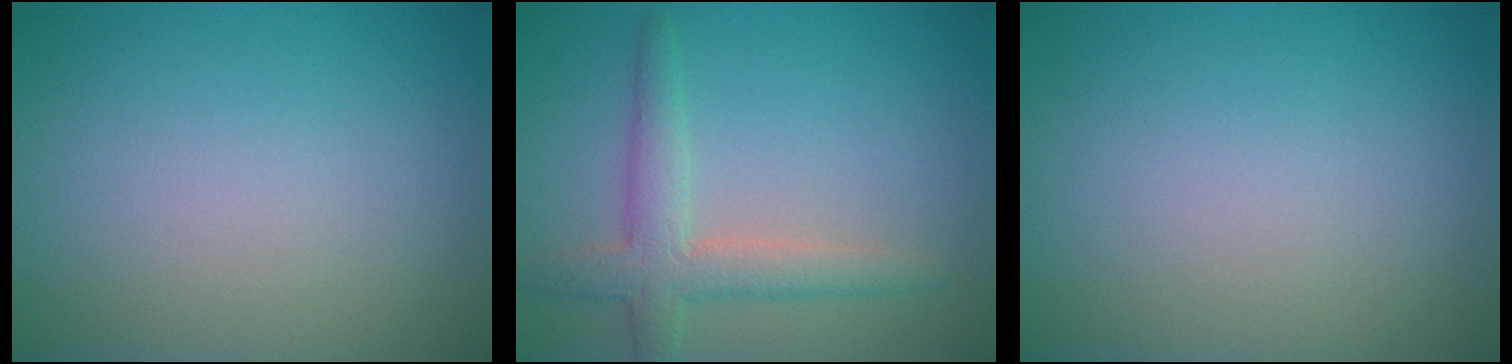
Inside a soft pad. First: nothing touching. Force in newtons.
{"total": 3.7, "press": 3.7, "slide": 0.2}
{"total": 0.0}